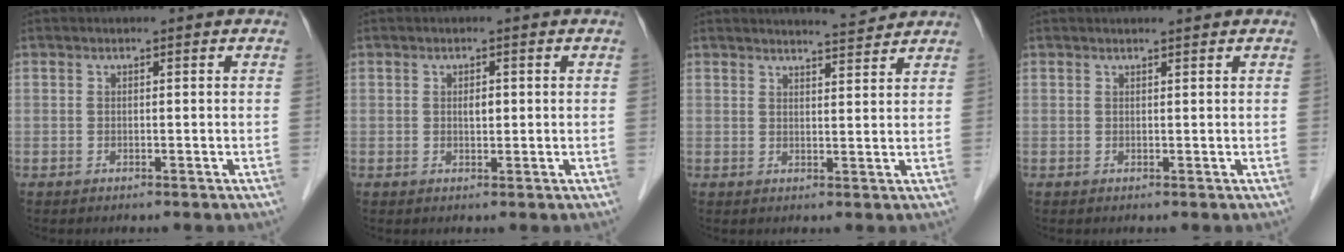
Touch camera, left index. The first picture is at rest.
{"total": 1.3, "force": [-0.2, 0.6, 1.1], "torque": [-0.017, -0.005, -0.004]}
{"total": 3.6, "force": [3.6, -0.2, 0.2], "torque": [-0.013, -0.009, 0.048]}
{"total": 0.9, "force": [0.8, -0.1, 0.4], "torque": [-0.006, 0.000, 0.013]}